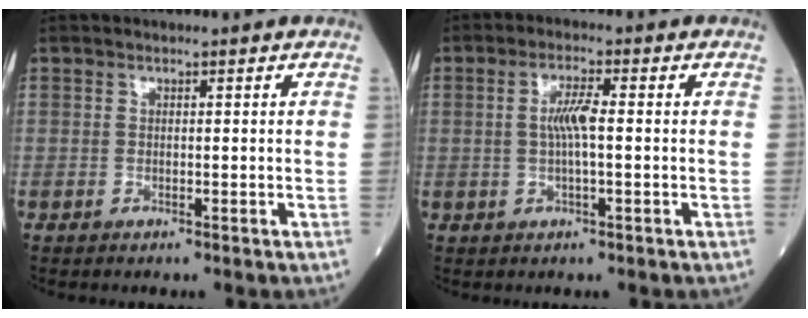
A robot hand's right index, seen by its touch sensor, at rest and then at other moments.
{"total": 4.2, "force": [0.1, 0.4, 4.2], "torque": [-0.084, 0.004, 0.001]}